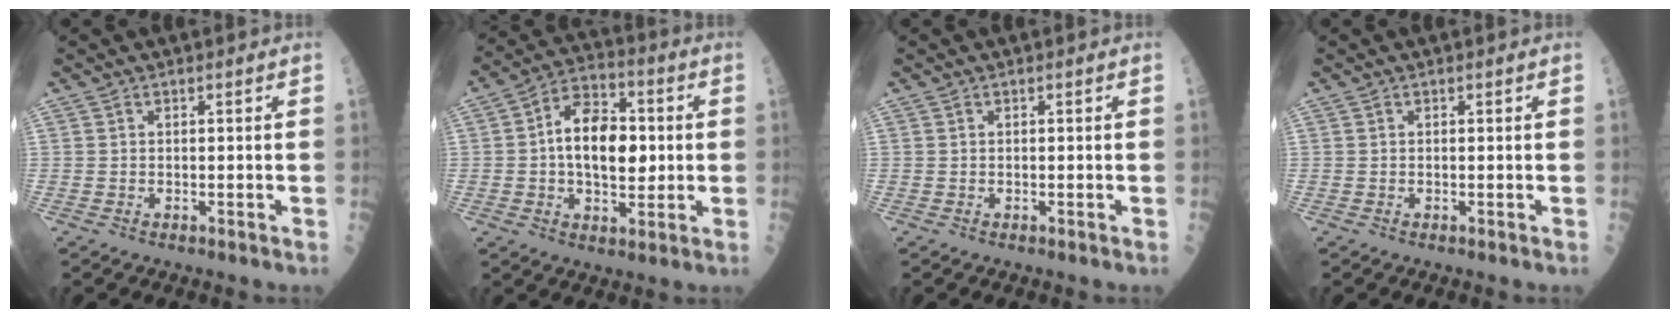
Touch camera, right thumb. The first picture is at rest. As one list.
[{"total": 14.0, "force": [0.6, 8.2, 11.3], "torque": [-0.150, 0.017, 0.002]}, {"total": 0.0}, {"total": 0.0}]